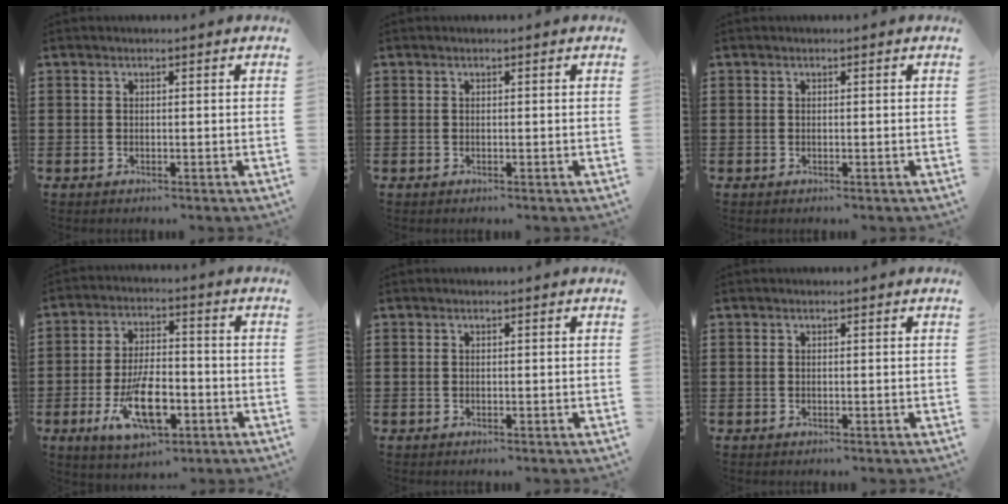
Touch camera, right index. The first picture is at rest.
{"total": 0.0}
{"total": 0.0}
{"total": 11.1, "force": [-4.2, 5.0, 9.0], "torque": [-0.163, -0.009, -0.071]}
{"total": 0.0}
{"total": 0.0}